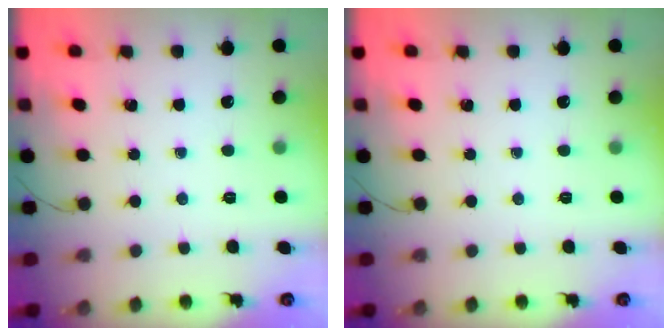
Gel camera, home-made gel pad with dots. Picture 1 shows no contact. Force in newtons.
{"total": 0.0}